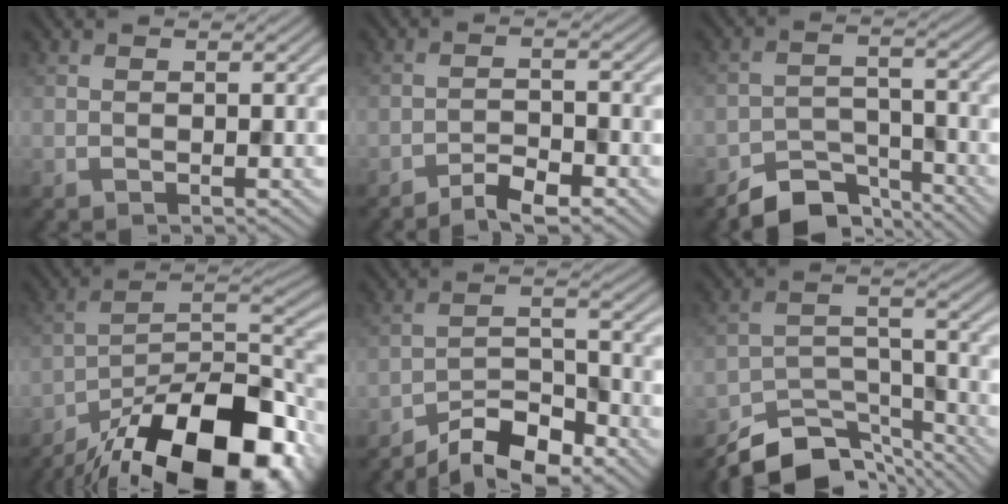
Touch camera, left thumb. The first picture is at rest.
{"total": 3.5, "force": [-2.8, 0.7, 2.0], "torque": [-0.035, 0.004, -0.055]}
{"total": 6.0, "force": [-4.9, 2.7, 2.2], "torque": [-0.030, -0.004, -0.094]}
{"total": 19.4, "force": [-14.2, 6.8, 11.3], "torque": [-0.183, -0.028, -0.225]}
{"total": 7.6, "force": [-6.2, 2.3, 3.8], "torque": [-0.062, 0.006, -0.123]}
{"total": 10.0, "force": [-8.5, 3.6, 4.0], "torque": [-0.065, -0.007, -0.151]}